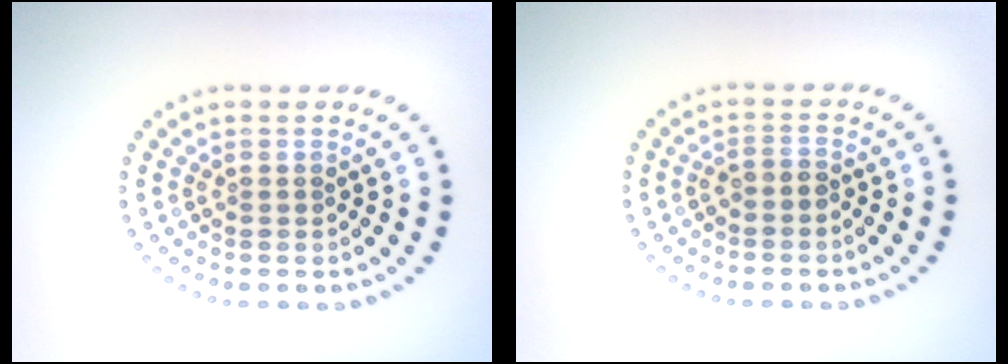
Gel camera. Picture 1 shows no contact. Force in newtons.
{"total": 0.9, "press": 0.6, "slide": 0.6}